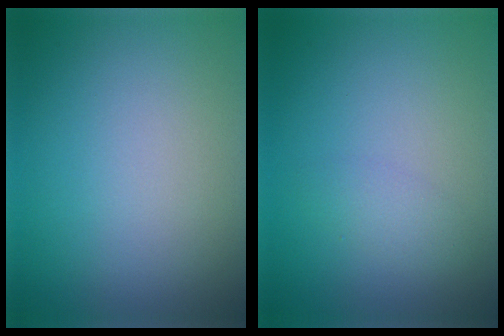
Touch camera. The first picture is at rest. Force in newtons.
{"total": 1.3, "press": 1.3, "slide": 0.1}